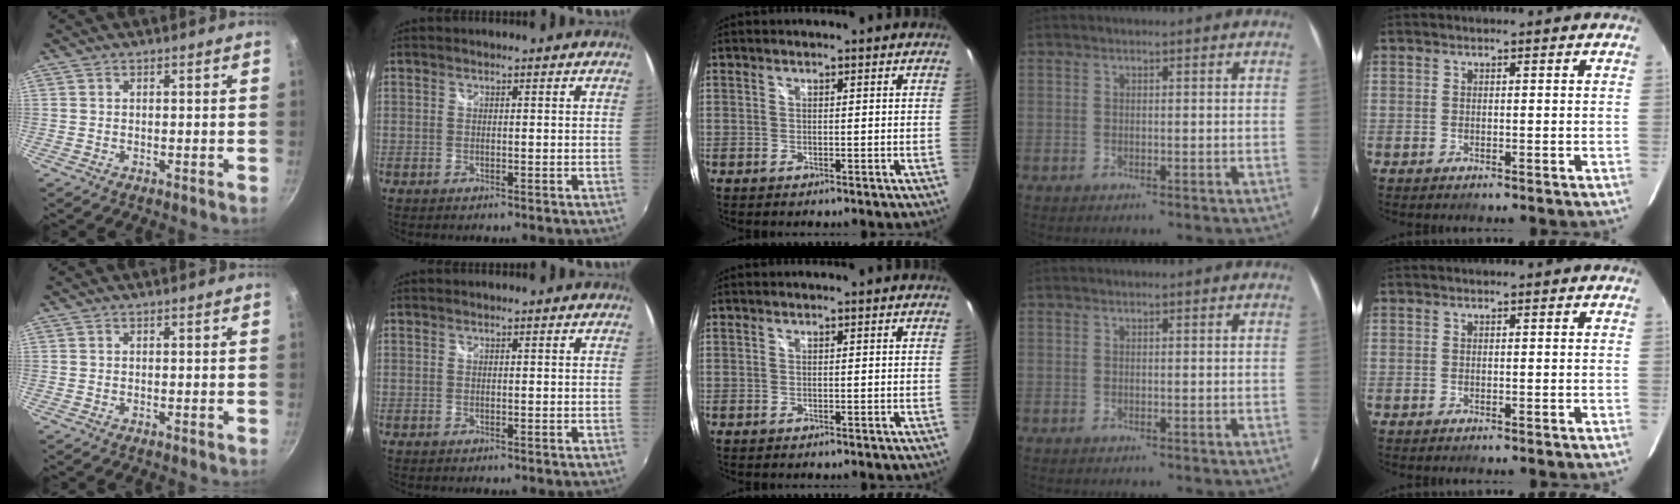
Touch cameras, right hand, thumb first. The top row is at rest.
{}